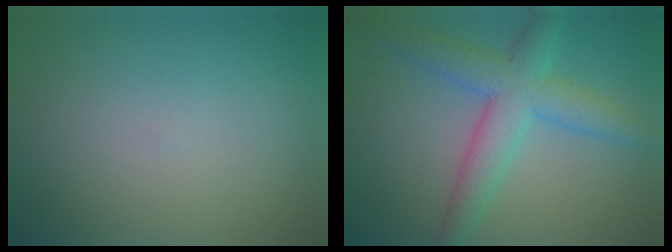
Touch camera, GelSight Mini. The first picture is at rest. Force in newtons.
{"total": 5.6, "press": 5.6, "slide": 0.2}